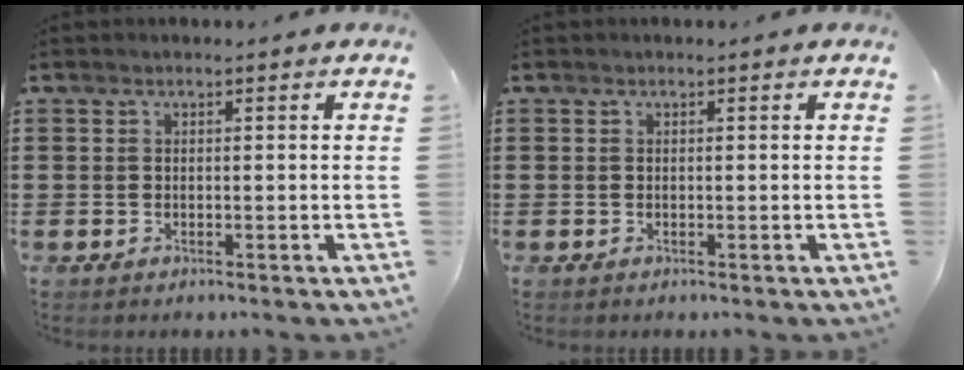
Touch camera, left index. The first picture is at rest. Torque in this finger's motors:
{"motor_torque": [-0.02, -0.05, 0.00, 0.01]}